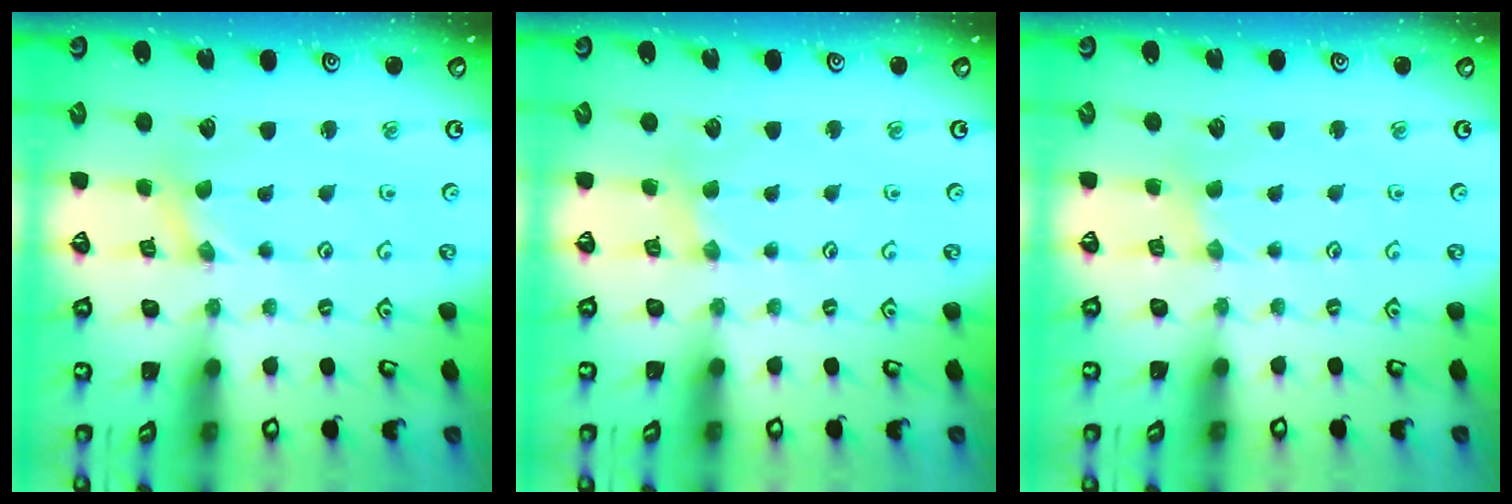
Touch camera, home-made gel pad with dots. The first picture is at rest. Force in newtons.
{"total": 2.3, "press": 2.3, "slide": 0.3}
{"total": 1.0, "press": 0.9, "slide": 0.3}